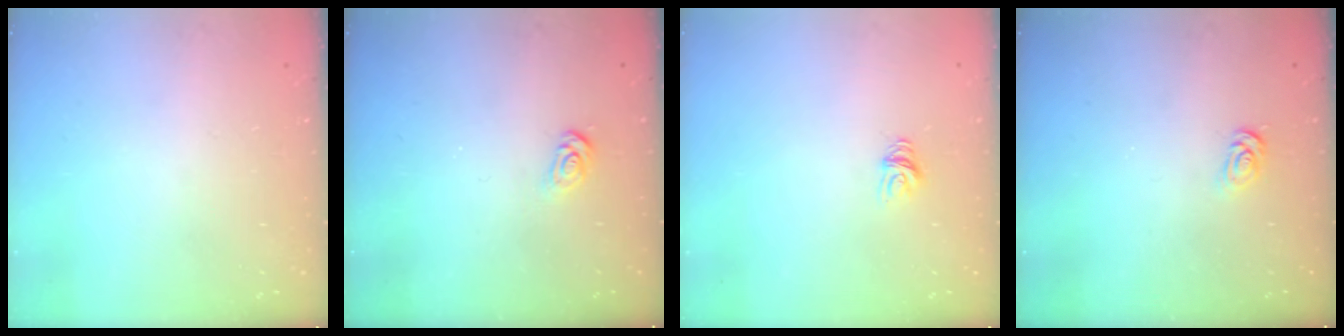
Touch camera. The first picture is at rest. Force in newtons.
{"total": 3.8, "press": 3.8, "slide": 0.4}
{"total": 4.7, "press": 4.7, "slide": 0.3}
{"total": 3.2, "press": 3.1, "slide": 0.4}